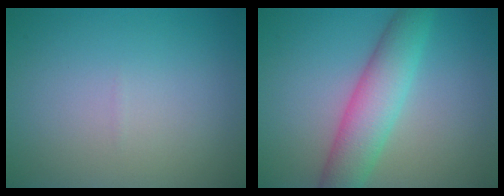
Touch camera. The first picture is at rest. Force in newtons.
{"total": 5.5, "press": 5.5, "slide": 0.1}